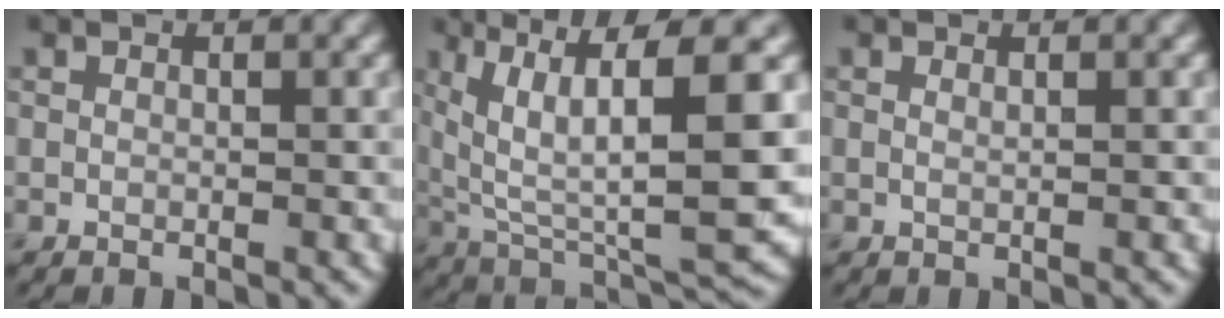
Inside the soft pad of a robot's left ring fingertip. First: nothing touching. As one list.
[{"total": 12.1, "force": [4.2, 3.6, 10.8], "torque": [-0.190, -0.005, 0.086]}, {"total": 0.9, "force": [0.4, 0.3, 0.7], "torque": [-0.009, 0.000, 0.002]}]